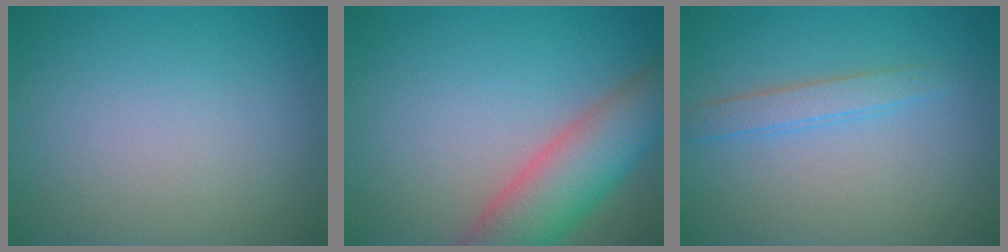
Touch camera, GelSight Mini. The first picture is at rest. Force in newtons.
{"total": 7.5, "press": 7.5, "slide": 0.5}
{"total": 2.0, "press": 2.0, "slide": 0.1}